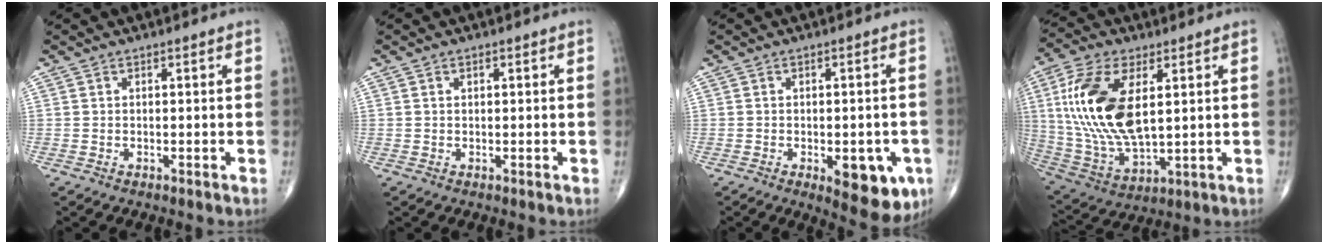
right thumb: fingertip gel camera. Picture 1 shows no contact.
{"total": 0.6, "force": [0.2, 0.4, 0.4], "torque": [-0.007, -0.001, 0.004]}
{"total": 10.8, "force": [-3.9, 4.7, 8.9], "torque": [-0.087, 0.001, -0.039]}
{"total": 19.5, "force": [4.1, 9.7, 16.5], "torque": [-0.340, -0.019, 0.082]}